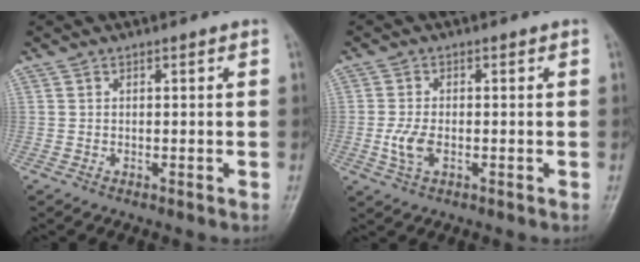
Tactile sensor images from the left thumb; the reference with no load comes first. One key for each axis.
{"total": 4.1, "fx": -0.9, "fy": 2.3, "fz": 3.3, "tx": -0.074, "ty": 0.000, "tz": -0.018}